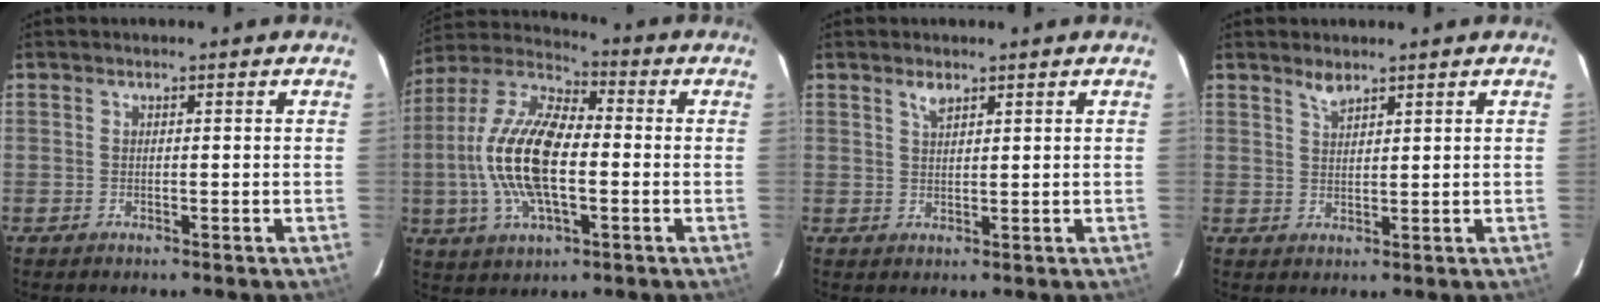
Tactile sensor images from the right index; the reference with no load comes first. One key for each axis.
{"total": 17.3, "fx": -1.8, "fy": 7.4, "fz": 15.6, "tx": -0.322, "ty": 0.008, "tz": -0.043}
{"total": 2.0, "fx": 1.4, "fy": 0.8, "fz": 1.2, "tx": -0.020, "ty": 0.004, "tz": 0.027}
{"total": 2.3, "fx": 2.0, "fy": 0.6, "fz": 1.0, "tx": -0.017, "ty": 0.001, "tz": 0.038}